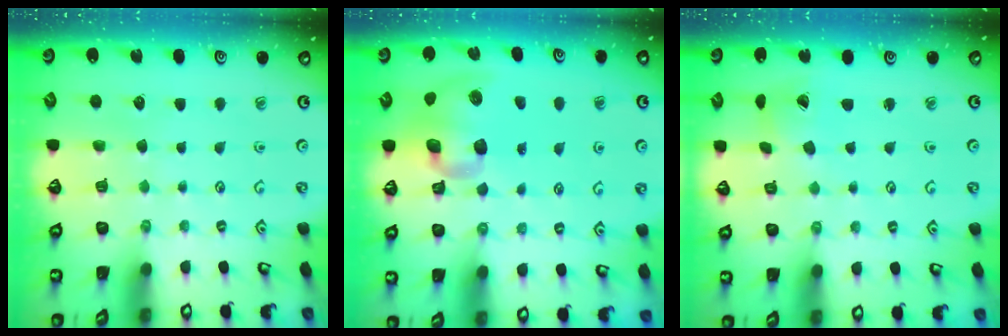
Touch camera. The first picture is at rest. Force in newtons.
{"total": 13.3, "press": 13.2, "slide": 2.0}
{"total": 4.5, "press": 4.4, "slide": 0.5}